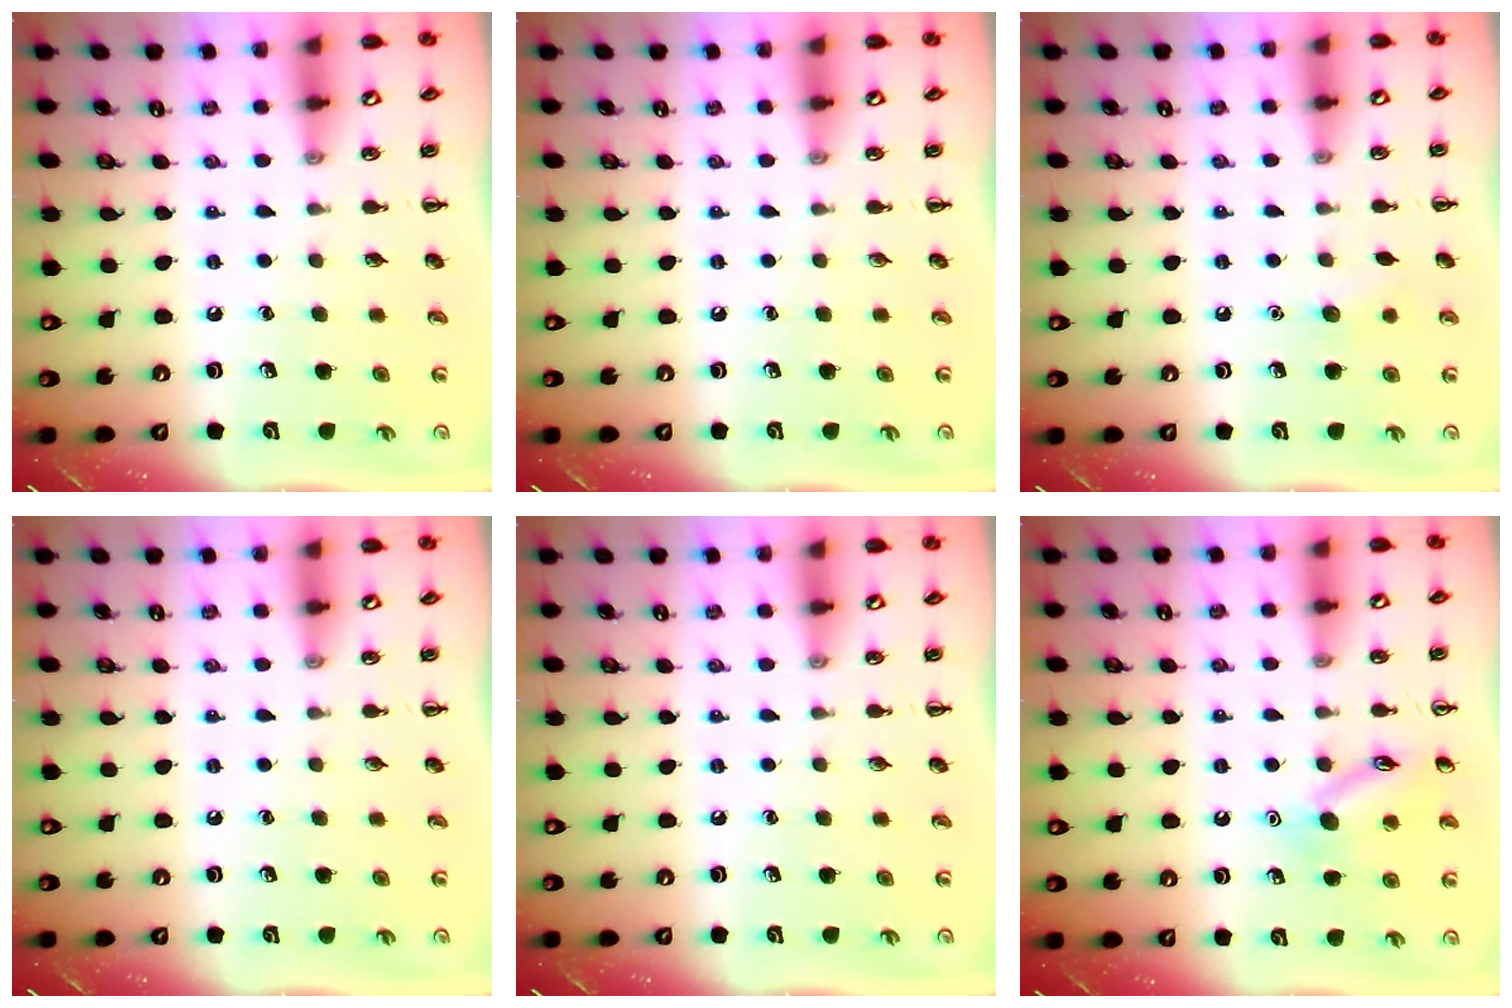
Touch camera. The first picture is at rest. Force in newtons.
{"total": 0.0}
{"total": 4.9, "press": 4.7, "slide": 1.4}
{"total": 0.0}
{"total": 0.0}
{"total": 12.0, "press": 12.0, "slide": 0.8}